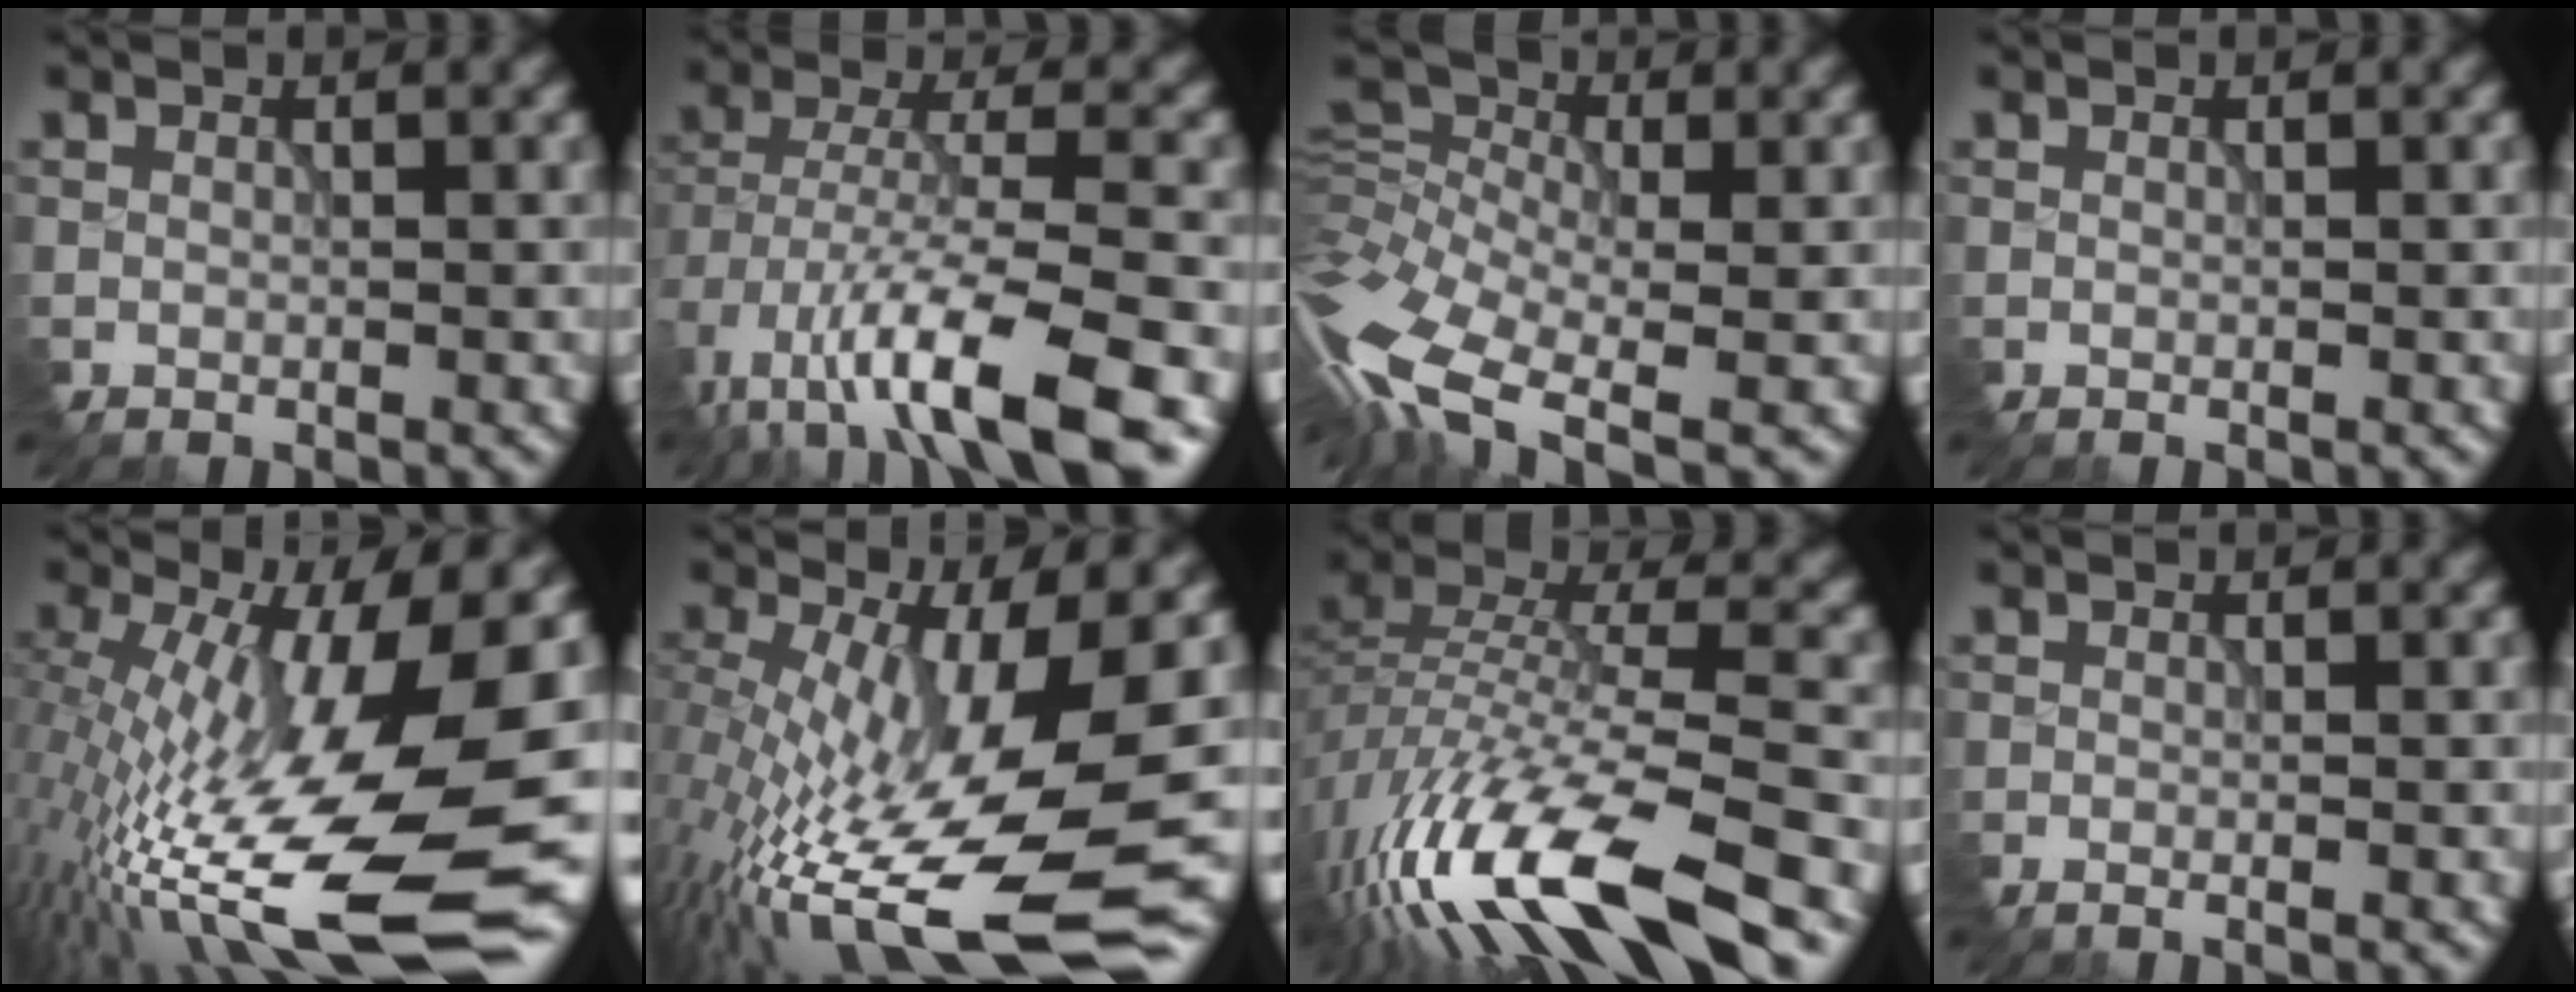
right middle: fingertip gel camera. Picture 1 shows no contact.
{"total": 10.5, "force": [-6.4, 3.1, 7.8], "torque": [-0.141, -0.004, -0.116]}
{"total": 11.4, "force": [-5.0, 6.0, 8.3], "torque": [-0.201, -0.003, -0.107]}
{"total": 0.0}
{"total": 17.7, "force": [-4.2, 5.0, 16.4], "torque": [-0.278, 0.002, -0.083]}
{"total": 14.9, "force": [-3.9, 4.4, 13.7], "torque": [-0.244, -0.019, -0.066]}
{"total": 15.1, "force": [-9.7, 4.1, 10.8], "torque": [-0.228, -0.002, -0.173]}
{"total": 1.0, "force": [-0.8, 0.0, 0.5], "torque": [-0.013, -0.004, -0.017]}